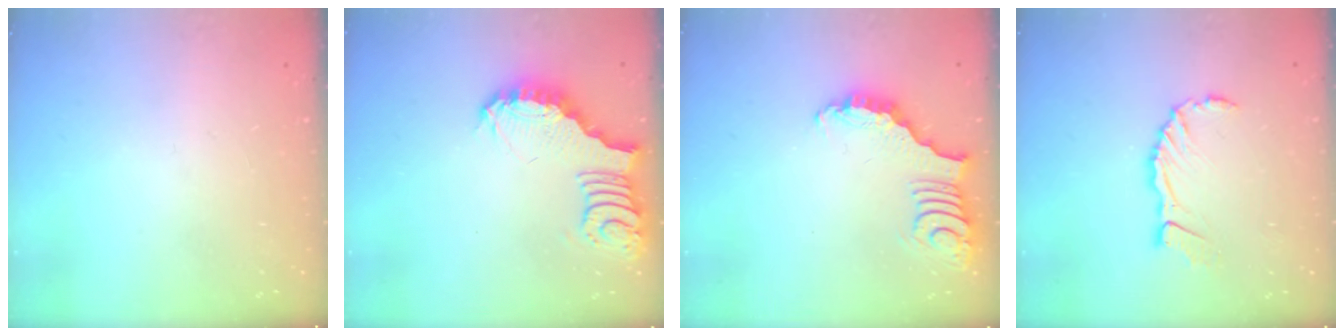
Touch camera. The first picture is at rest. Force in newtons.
{"total": 3.6, "press": 3.6, "slide": 0.6}
{"total": 3.2, "press": 3.1, "slide": 0.6}
{"total": 5.9, "press": 5.9, "slide": 0.4}